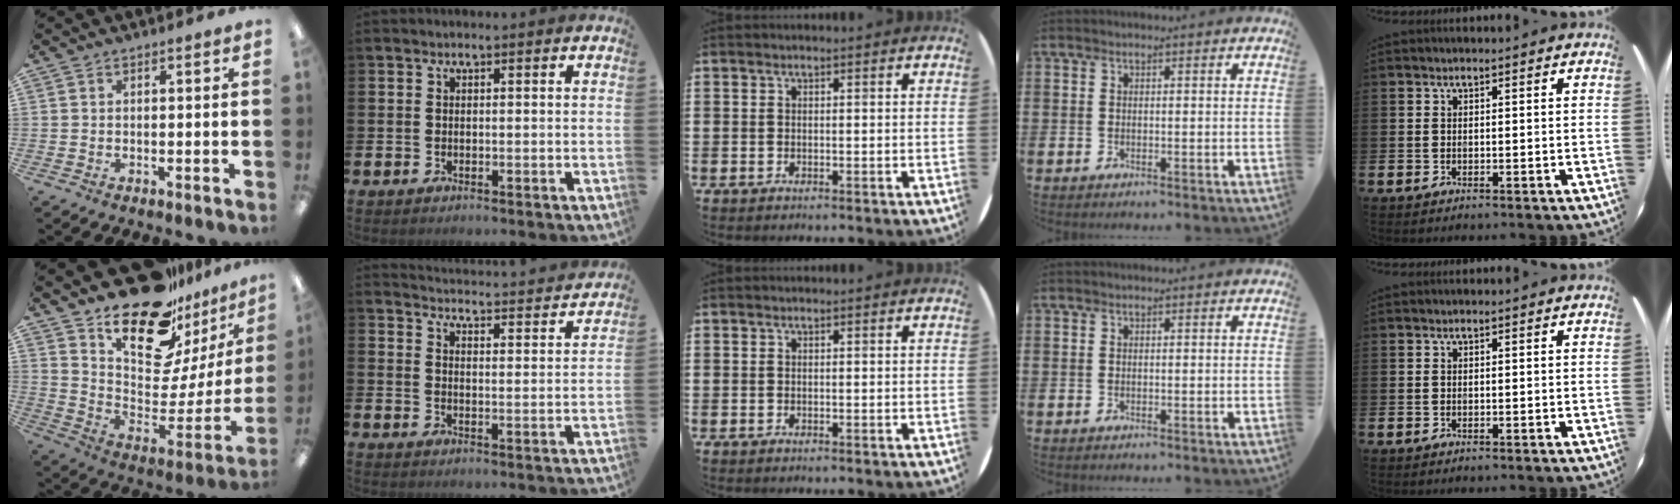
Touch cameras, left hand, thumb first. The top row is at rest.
{"thumb": {"total": 22.4, "force": [16.9, 9.7, 11.0], "torque": [-0.170, -0.130, 0.295]}, "index": {"total": 4.0, "force": [4.0, 0.1, 0.2], "torque": [-0.017, -0.040, 0.066]}}